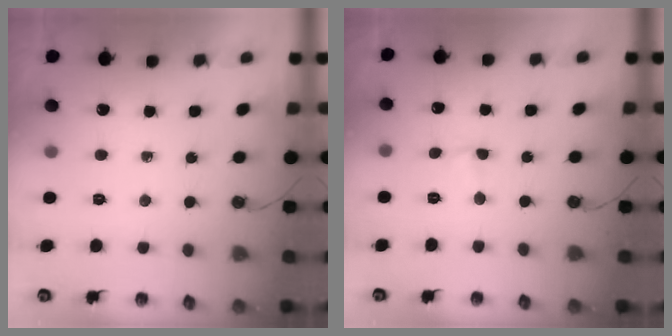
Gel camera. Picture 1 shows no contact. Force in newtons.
{"total": 1.7, "press": 1.5, "slide": 0.8}